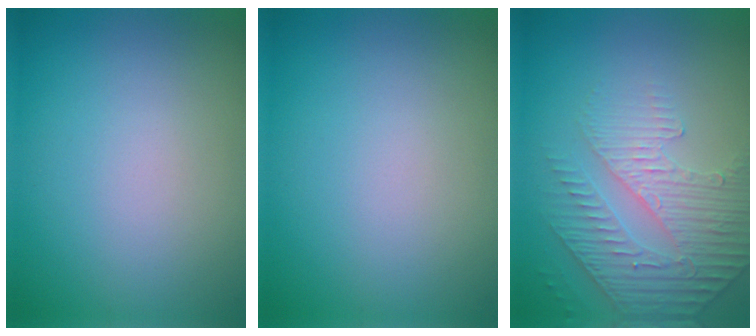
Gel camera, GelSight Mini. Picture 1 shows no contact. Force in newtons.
{"total": 0.0}
{"total": 4.9, "press": 3.3, "slide": 3.6}